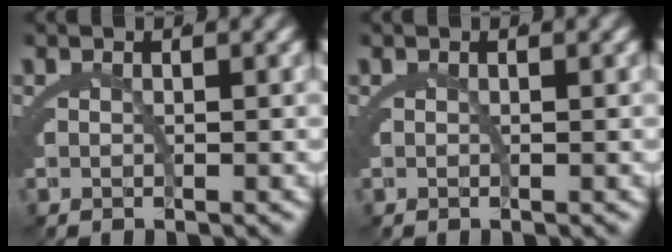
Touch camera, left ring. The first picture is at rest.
{"total": 0.0}